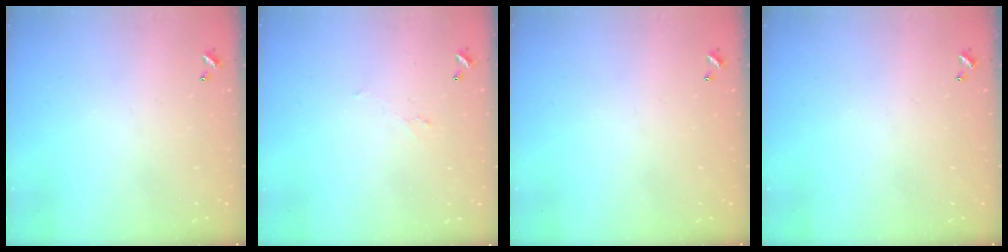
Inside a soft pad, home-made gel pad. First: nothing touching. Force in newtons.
{"total": 0.8, "press": 0.5, "slide": 0.6}
{"total": 0.0}
{"total": 0.0}